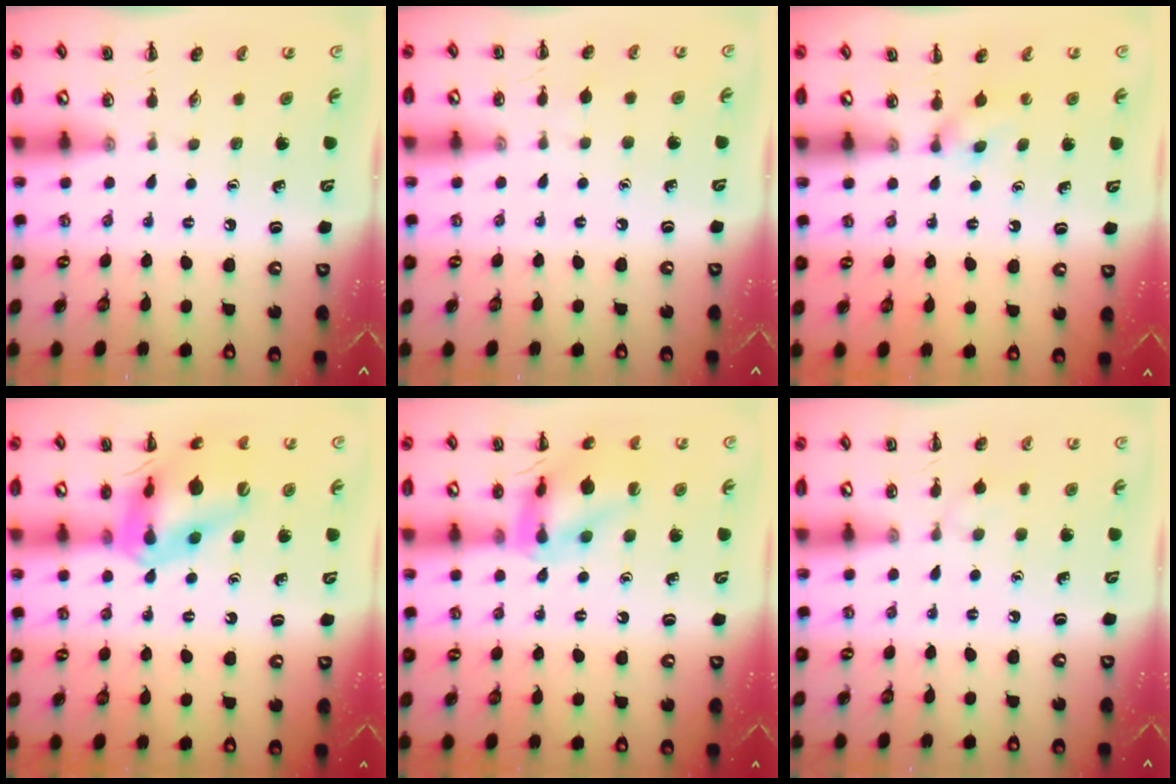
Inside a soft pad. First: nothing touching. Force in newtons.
{"total": 3.3, "press": 3.1, "slide": 1.3}
{"total": 2.8, "press": 2.5, "slide": 1.2}
{"total": 17.5, "press": 17.4, "slide": 1.9}
{"total": 13.9, "press": 13.8, "slide": 1.5}
{"total": 5.6, "press": 5.4, "slide": 1.7}